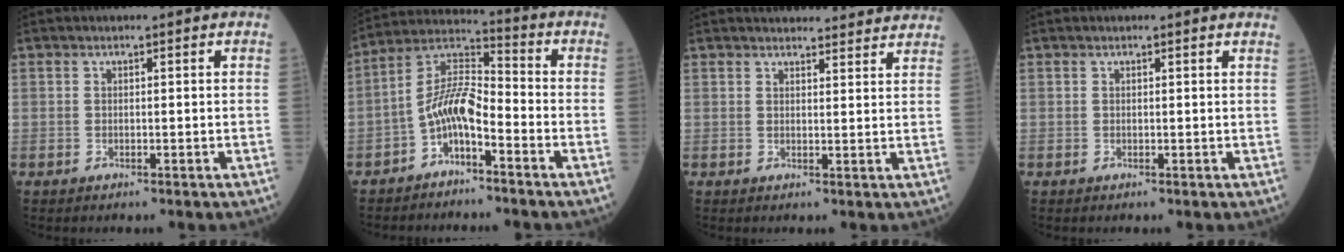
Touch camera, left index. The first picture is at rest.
{"total": 7.7, "force": [-3.9, 2.3, 6.2], "torque": [-0.130, 0.021, -0.078]}
{"total": 12.6, "force": [12.1, 1.9, 3.0], "torque": [-0.020, 0.014, 0.134]}
{"total": 1.3, "force": [1.2, -0.1, 0.4], "torque": [-0.016, -0.002, 0.008]}